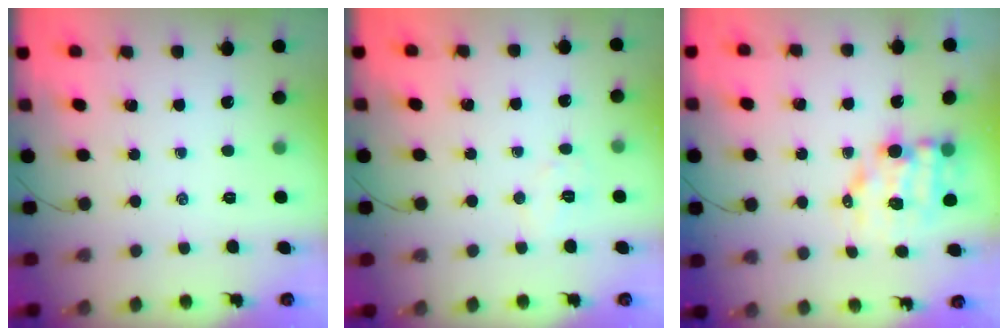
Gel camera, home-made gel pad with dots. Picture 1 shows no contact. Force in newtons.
{"total": 3.9, "press": 3.9, "slide": 0.8}
{"total": 9.5, "press": 9.4, "slide": 1.7}